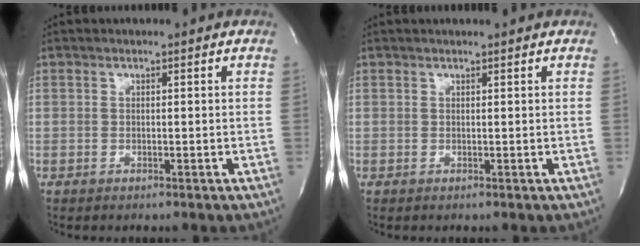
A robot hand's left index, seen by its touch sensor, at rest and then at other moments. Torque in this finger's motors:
{"motor_torque": [0.96, -0.96, 0.11, 0.01]}